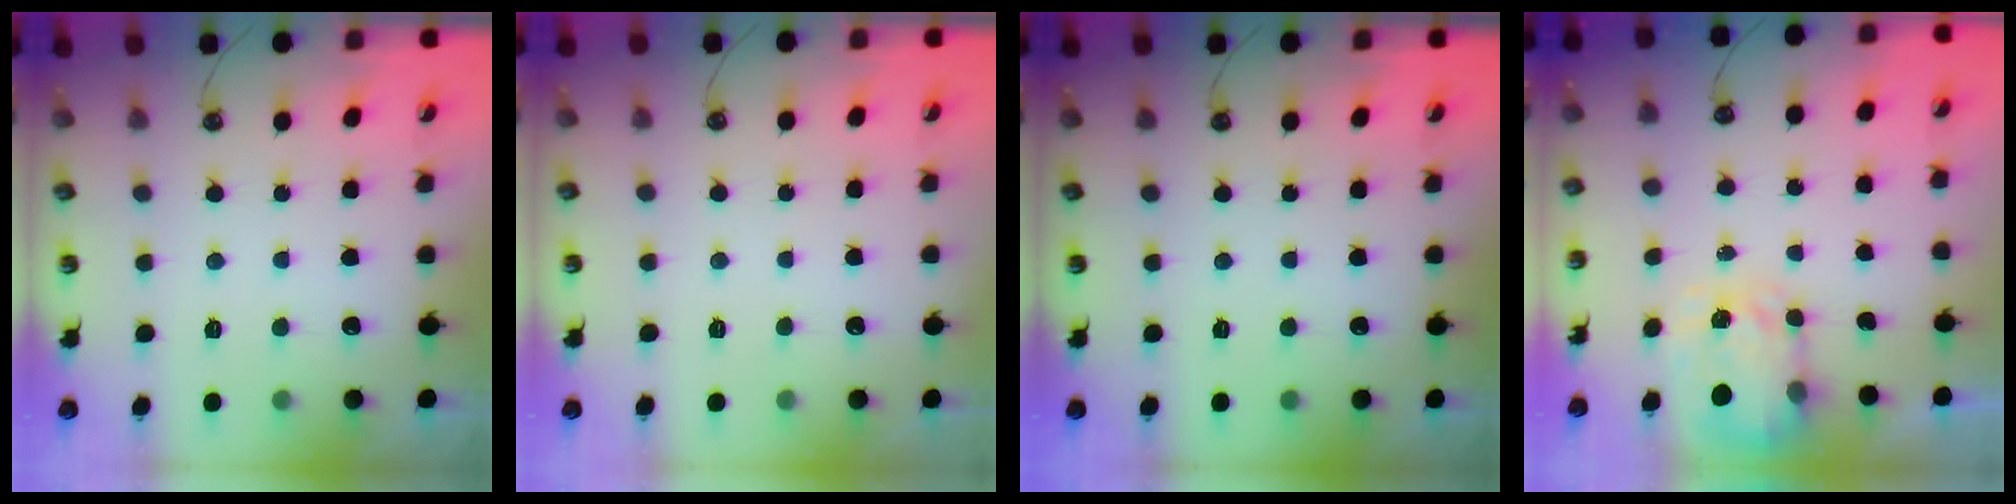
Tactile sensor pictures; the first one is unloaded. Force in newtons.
{"total": 0.0}
{"total": 0.0}
{"total": 3.8, "press": 3.7, "slide": 0.5}